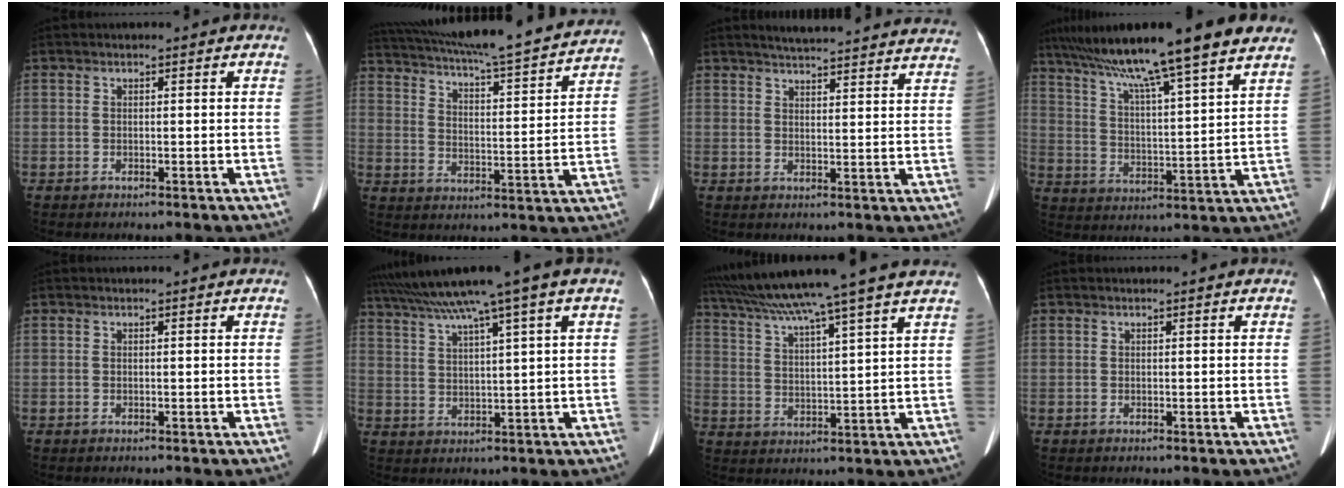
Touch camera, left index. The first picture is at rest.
{"total": 25.9, "force": [23.2, 2.2, 11.3], "torque": [-0.192, -0.011, 0.316]}
{"total": 22.1, "force": [20.9, 2.2, 7.1], "torque": [-0.098, -0.030, 0.245]}
{"total": 20.5, "force": [15.9, 0.1, 13.0], "torque": [-0.219, 0.034, 0.243]}
{"total": 0.0}
{"total": 11.3, "force": [8.1, -1.7, 7.6], "torque": [-0.131, 0.034, 0.129]}
{"total": 17.1, "force": [14.3, -1.7, 9.1], "torque": [-0.161, 0.020, 0.218]}
{"total": 0.0}